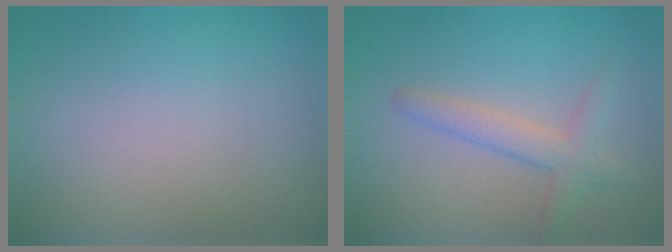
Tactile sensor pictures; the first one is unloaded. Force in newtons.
{"total": 2.7, "press": 2.6, "slide": 0.1}